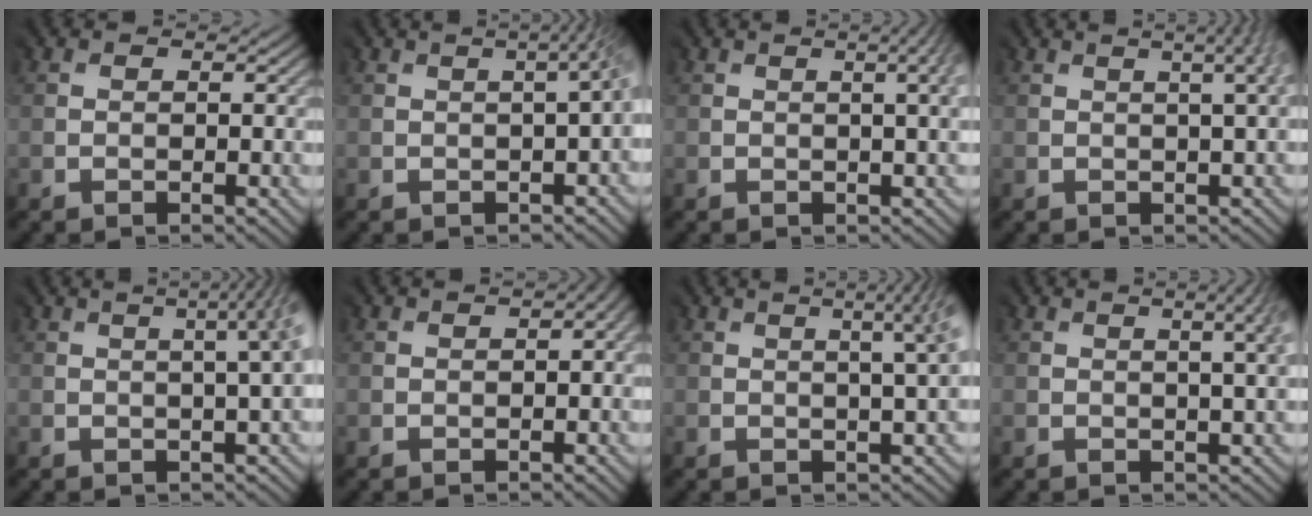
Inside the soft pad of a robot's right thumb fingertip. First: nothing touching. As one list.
[{"total": 3.4, "force": [0.0, 0.8, 3.3], "torque": [-0.012, 0.023, -0.010]}, {"total": 4.3, "force": [1.3, 1.3, 3.9], "torque": [-0.017, 0.020, -0.001]}, {"total": 5.4, "force": [2.3, 1.8, 4.5], "torque": [-0.025, 0.037, 0.010]}, {"total": 6.0, "force": [1.2, 1.8, 5.6], "torque": [-0.032, 0.047, -0.008]}, {"total": 1.0, "force": [-0.2, 0.5, 0.8], "torque": [-0.003, 0.000, 0.005]}, {"total": 5.6, "force": [1.9, 1.6, 5.0], "torque": [-0.033, 0.037, 0.006]}, {"total": 4.7, "force": [1.6, 1.5, 4.1], "torque": [-0.019, 0.027, 0.000]}]